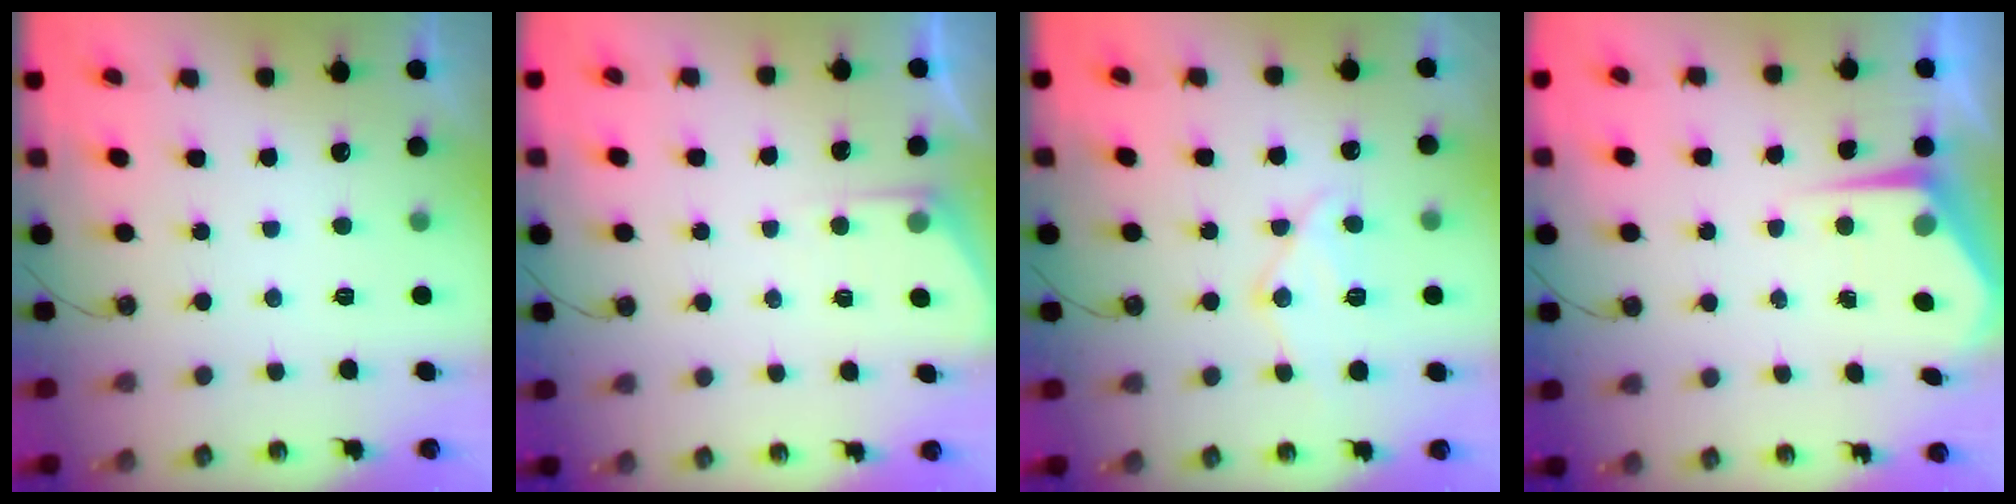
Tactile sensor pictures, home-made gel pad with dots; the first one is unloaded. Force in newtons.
{"total": 3.9, "press": 3.9, "slide": 0.4}
{"total": 12.8, "press": 12.8, "slide": 1.4}
{"total": 4.8, "press": 4.8, "slide": 0.4}